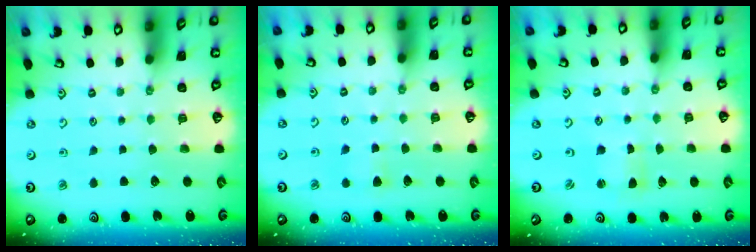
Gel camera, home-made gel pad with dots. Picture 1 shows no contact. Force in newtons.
{"total": 4.1, "press": 4.1, "slide": 0.5}
{"total": 1.2, "press": 1.2, "slide": 0.3}